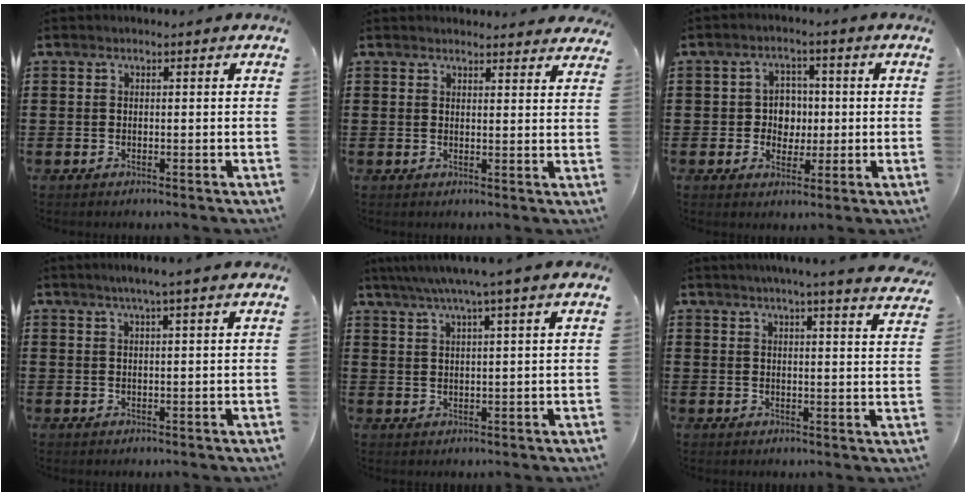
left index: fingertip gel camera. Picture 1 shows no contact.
{"total": 2.4, "force": [2.4, 0.1, 0.0], "torque": [0.002, -0.009, 0.045]}
{"total": 4.6, "force": [0.1, 4.1, 2.0], "torque": [-0.039, 0.005, -0.006]}
{"total": 2.3, "force": [1.6, -0.5, 1.5], "torque": [-0.031, -0.002, 0.029]}
{"total": 4.8, "force": [3.3, -0.8, 3.4], "torque": [-0.072, -0.009, 0.055]}
{"total": 4.1, "force": [3.7, -0.9, 1.4], "torque": [-0.041, -0.018, 0.064]}